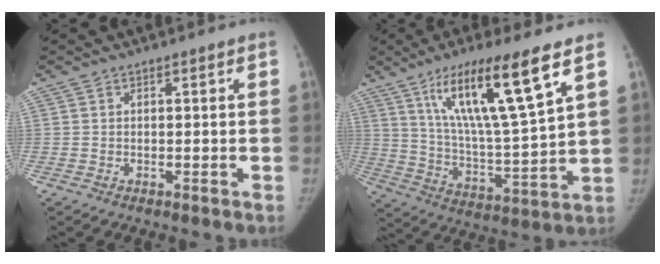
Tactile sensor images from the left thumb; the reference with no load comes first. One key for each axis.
{"total": 19.2, "fx": 10.0, "fy": 2.4, "fz": 16.2, "tx": -0.276, "ty": -0.049, "tz": 0.182}